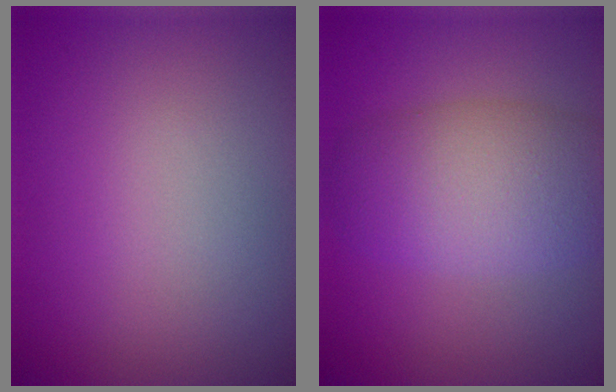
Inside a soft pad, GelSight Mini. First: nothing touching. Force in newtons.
{"total": 6.2, "press": 6.2, "slide": 0.4}